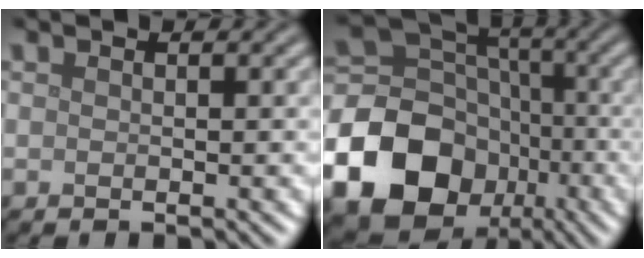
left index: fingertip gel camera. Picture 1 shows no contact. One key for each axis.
{"total": 20.5, "fx": -8.3, "fy": 17.0, "fz": 7.9, "tx": -0.182, "ty": -0.043, "tz": -0.155}